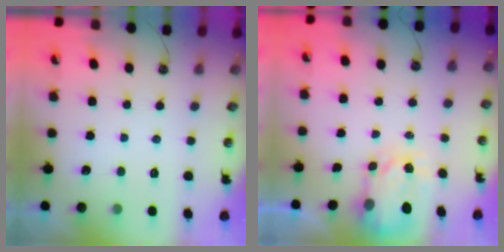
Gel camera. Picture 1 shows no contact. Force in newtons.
{"total": 3.9, "press": 3.8, "slide": 0.5}